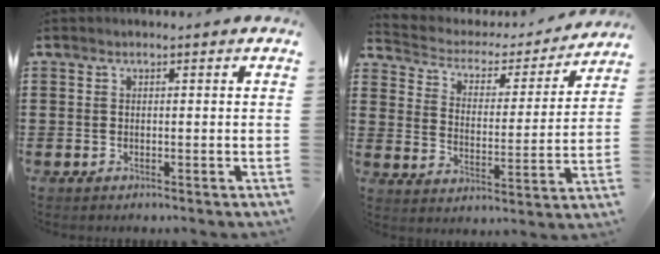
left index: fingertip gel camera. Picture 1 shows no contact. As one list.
[{"total": 2.9, "force": [2.4, 1.5, 0.8], "torque": [-0.035, -0.017, 0.031]}]